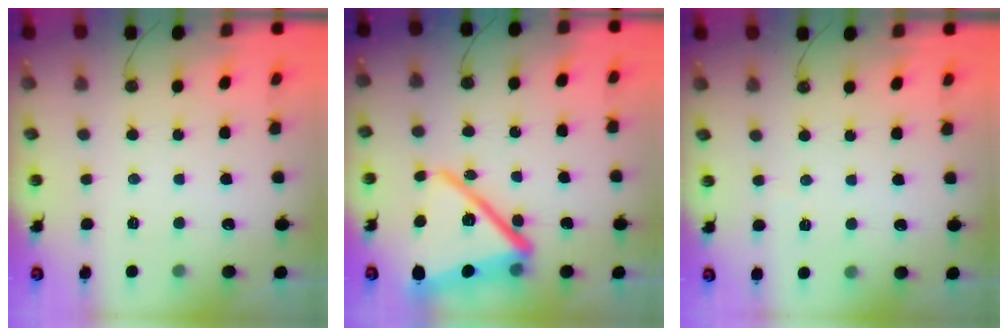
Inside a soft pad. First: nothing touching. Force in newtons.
{"total": 22.6, "press": 22.6, "slide": 1.7}
{"total": 1.6, "press": 1.4, "slide": 0.7}